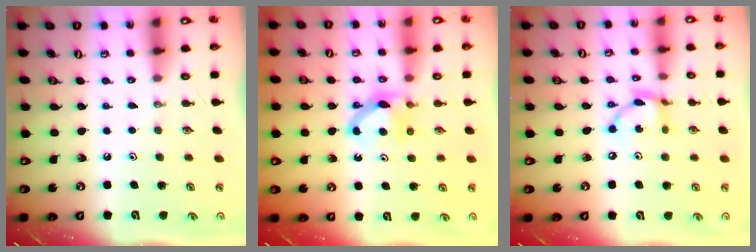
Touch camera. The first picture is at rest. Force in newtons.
{"total": 8.1, "press": 8.1, "slide": 0.1}
{"total": 10.4, "press": 10.4, "slide": 0.6}